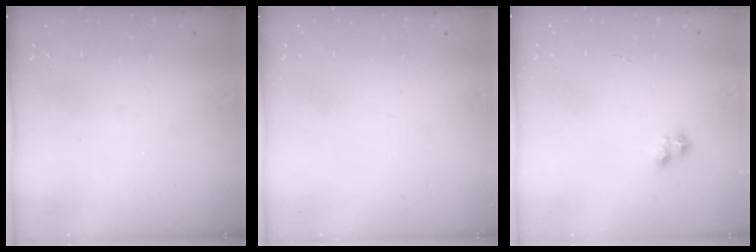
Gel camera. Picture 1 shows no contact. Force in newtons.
{"total": 0.0}
{"total": 2.2, "press": 2.1, "slide": 0.6}